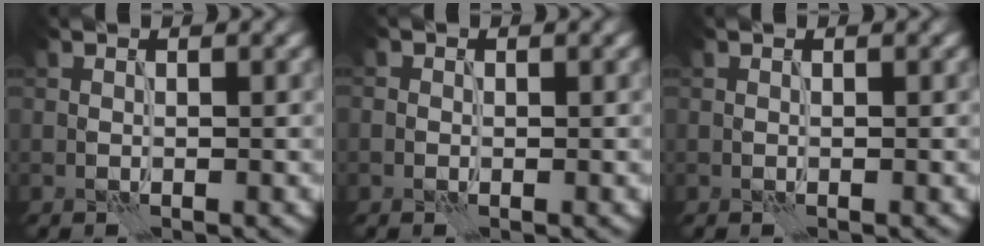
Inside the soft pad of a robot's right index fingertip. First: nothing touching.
{"total": 0.8, "force": [-0.1, 0.8, 0.1], "torque": [0.002, -0.001, 0.001]}
{"total": 0.0}